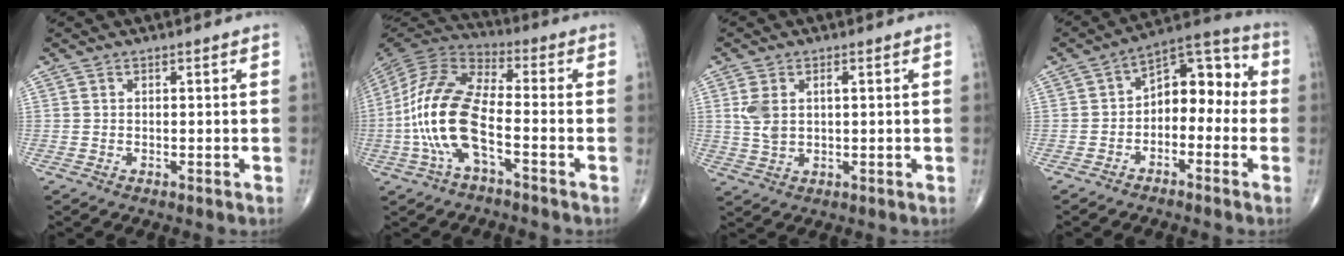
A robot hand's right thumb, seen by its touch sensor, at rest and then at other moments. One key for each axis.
{"total": 15.6, "fx": -4.2, "fy": 6.1, "fz": 13.8, "tx": -0.295, "ty": 0.034, "tz": -0.088}
{"total": 5.3, "fx": 1.0, "fy": 3.1, "fz": 4.2, "tx": -0.093, "ty": 0.010, "tz": 0.025}
{"total": 10.8, "fx": -1.5, "fy": 6.9, "fz": 8.2, "tx": -0.079, "ty": 0.051, "tz": -0.041}